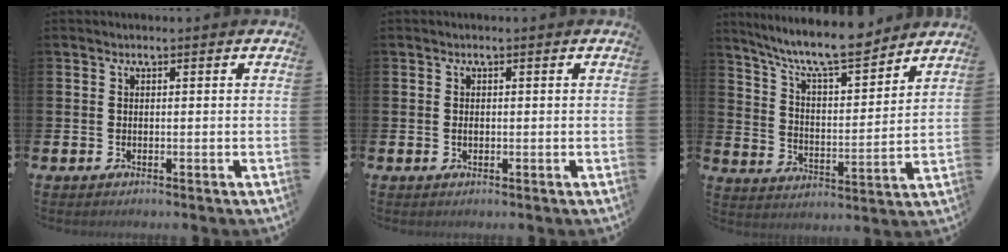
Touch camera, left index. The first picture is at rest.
{"total": 0.8, "force": [-0.1, 0.5, 0.6], "torque": [-0.008, 0.003, -0.004]}
{"total": 10.1, "force": [9.2, 1.5, 4.0], "torque": [-0.101, -0.059, 0.159]}